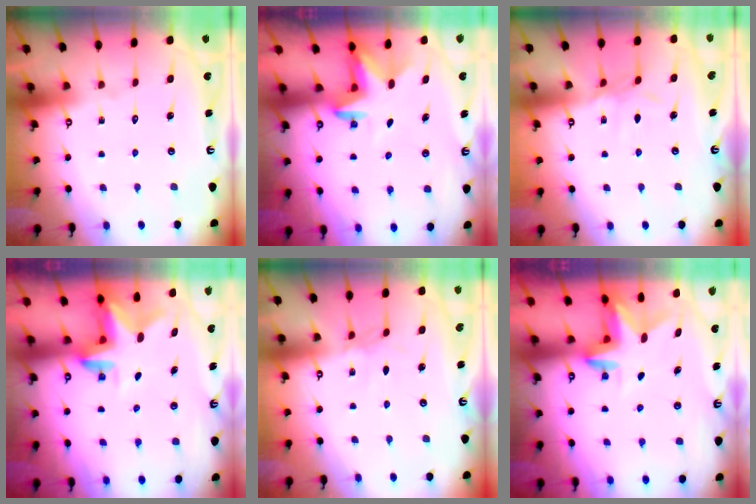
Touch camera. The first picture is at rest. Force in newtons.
{"total": 3.1, "press": 3.0, "slide": 0.8}
{"total": 4.5, "press": 4.5, "slide": 0.5}
{"total": 2.7, "press": 2.7, "slide": 0.2}
{"total": 2.3, "press": 2.3, "slide": 0.5}
{"total": 3.0, "press": 3.0, "slide": 0.3}